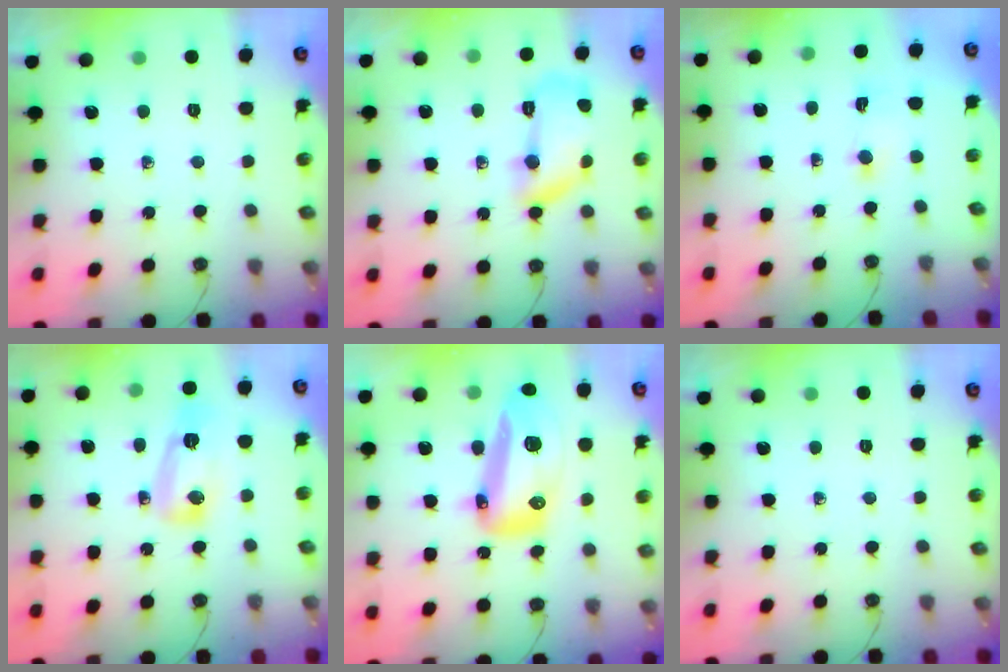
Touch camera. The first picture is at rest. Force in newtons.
{"total": 13.2, "press": 13.2, "slide": 0.9}
{"total": 0.8, "press": 0.8, "slide": 0.2}
{"total": 8.9, "press": 8.9, "slide": 0.9}
{"total": 19.4, "press": 18.6, "slide": 5.8}
{"total": 0.0}